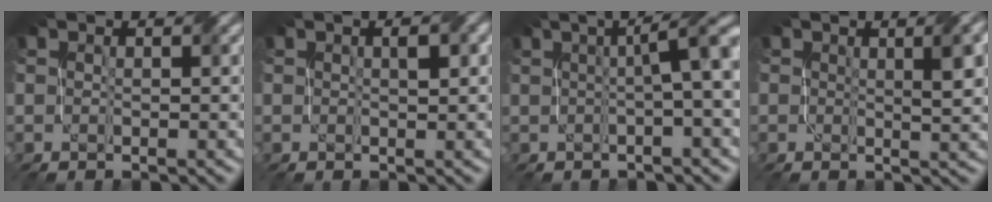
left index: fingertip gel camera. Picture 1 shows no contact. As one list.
[{"total": 1.1, "force": [0.2, 0.3, 1.0], "torque": [-0.014, 0.007, 0.006]}, {"total": 6.7, "force": [1.0, 1.8, 6.4], "torque": [-0.048, 0.030, 0.006]}, {"total": 2.8, "force": [0.6, 0.8, 2.6], "torque": [-0.028, 0.007, 0.012]}]